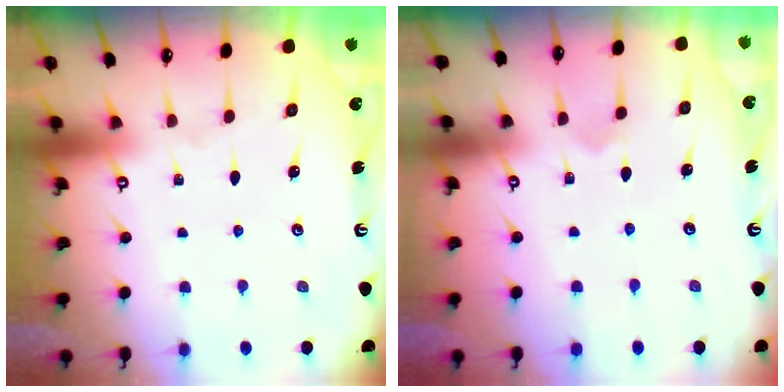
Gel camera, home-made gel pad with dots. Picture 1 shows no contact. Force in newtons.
{"total": 2.7, "press": 2.6, "slide": 0.7}